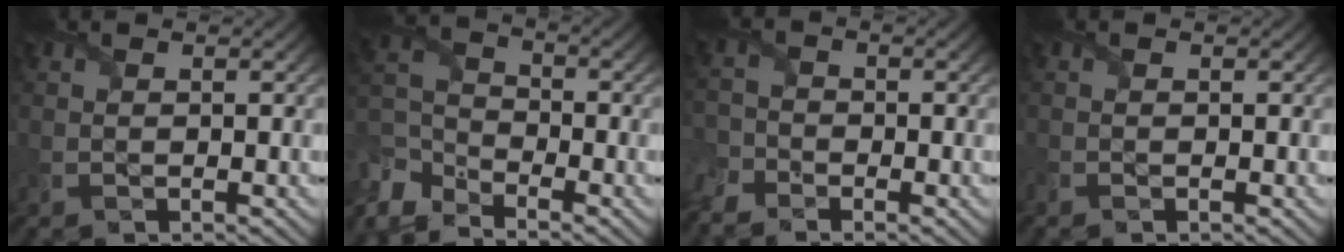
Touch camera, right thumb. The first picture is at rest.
{"total": 8.0, "force": [-6.3, 3.6, 3.4], "torque": [-0.090, -0.019, -0.141]}
{"total": 4.1, "force": [-3.4, 2.0, 1.2], "torque": [-0.037, -0.013, -0.075]}
{"total": 0.8, "force": [-0.7, 0.2, 0.2], "torque": [-0.008, -0.008, -0.014]}